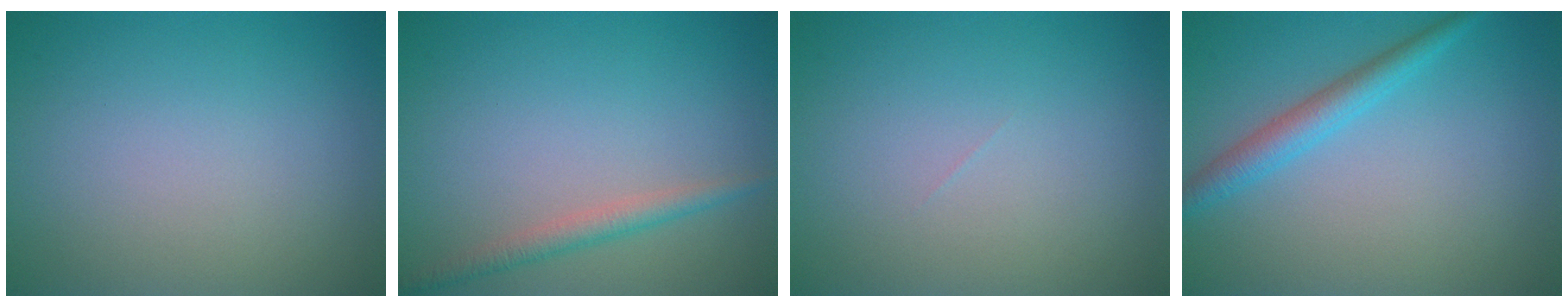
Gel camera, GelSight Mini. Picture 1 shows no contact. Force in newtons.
{"total": 1.9, "press": 1.9, "slide": 0.0}
{"total": 0.0}
{"total": 2.7, "press": 2.7, "slide": 0.1}